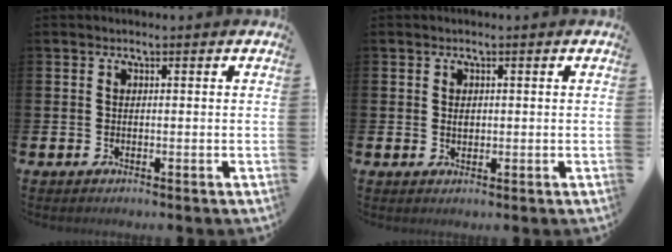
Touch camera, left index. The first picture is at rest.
{"total": 1.0, "force": [0.3, 0.7, 0.6], "torque": [0.003, -0.001, 0.002]}